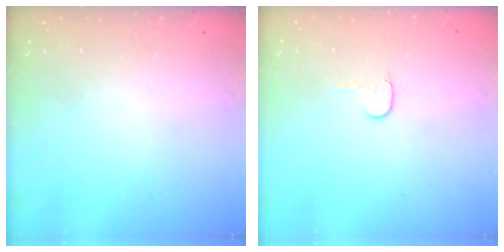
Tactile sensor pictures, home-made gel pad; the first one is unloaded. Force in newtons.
{"total": 3.6, "press": 3.6, "slide": 0.4}